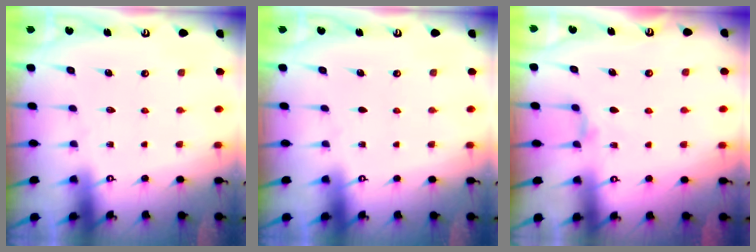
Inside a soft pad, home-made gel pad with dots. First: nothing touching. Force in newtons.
{"total": 0.0}
{"total": 3.5, "press": 3.4, "slide": 0.5}